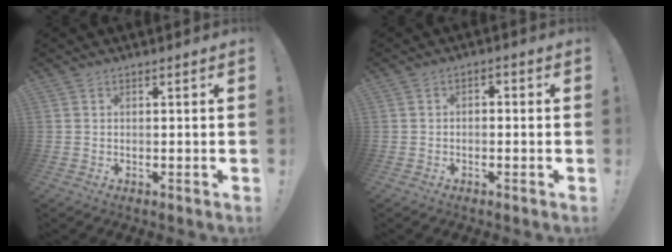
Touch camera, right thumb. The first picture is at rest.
{"total": 2.1, "force": [-1.8, 0.9, 0.7], "torque": [-0.011, 0.010, -0.032]}